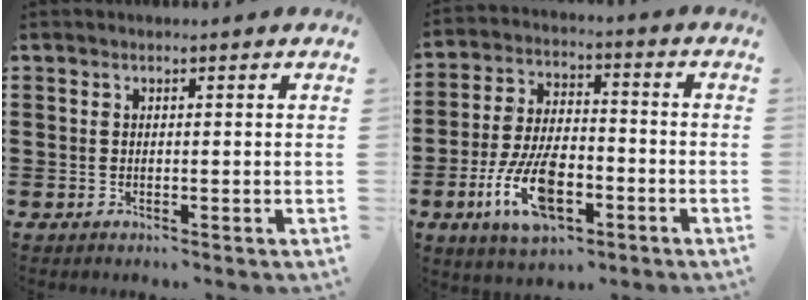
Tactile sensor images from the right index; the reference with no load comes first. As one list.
[{"total": 11.1, "force": [-4.6, 5.0, 8.8], "torque": [-0.197, 0.000, -0.086]}]